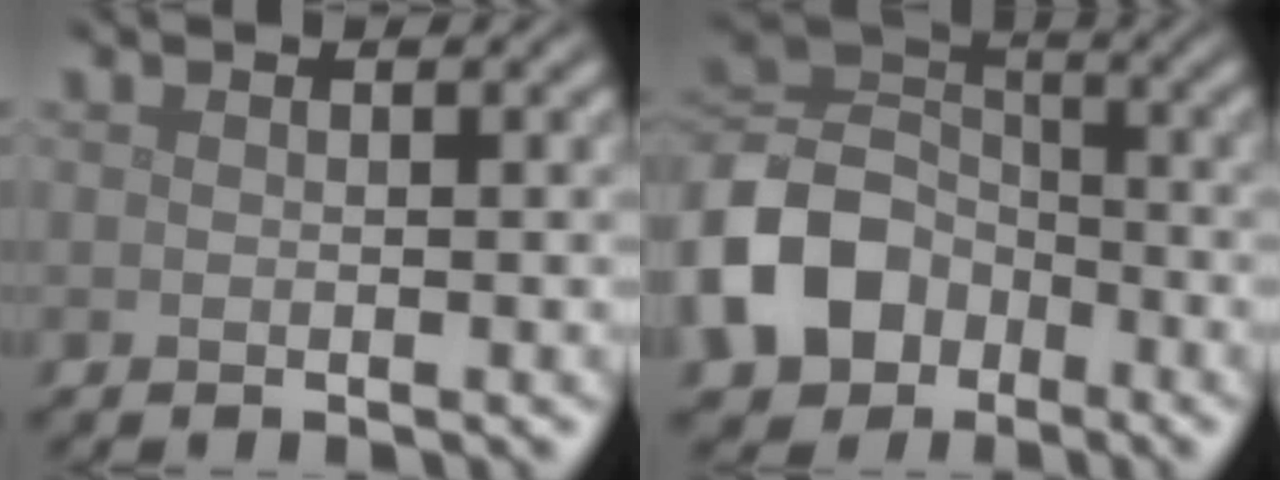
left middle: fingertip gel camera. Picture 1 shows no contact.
{"total": 10.0, "force": [-4.3, 7.5, 4.9], "torque": [-0.113, -0.003, -0.102]}